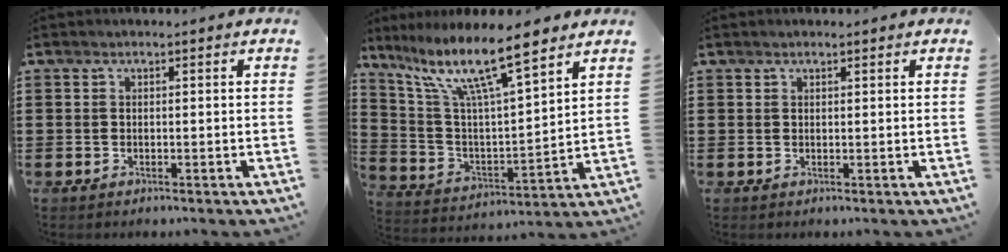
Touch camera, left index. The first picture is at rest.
{"total": 13.1, "force": [9.4, 2.1, 8.9], "torque": [-0.184, -0.047, 0.157]}
{"total": 0.7, "force": [0.6, 0.1, 0.4], "torque": [-0.008, 0.001, 0.011]}